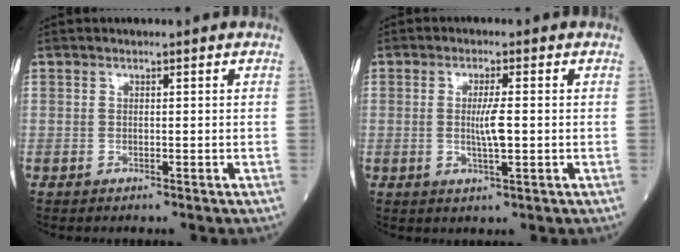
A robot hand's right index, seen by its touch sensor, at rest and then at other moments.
{"total": 4.7, "force": [-0.2, 0.9, 4.6], "torque": [-0.092, -0.003, -0.002]}